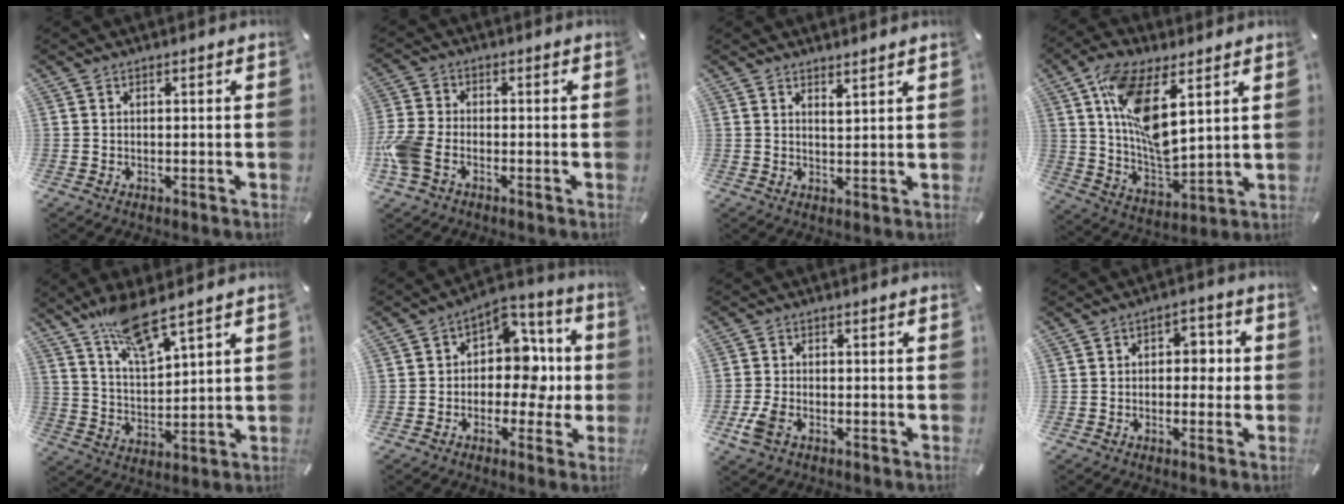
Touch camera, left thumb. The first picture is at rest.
{"total": 6.8, "force": [-2.5, 4.3, 4.6], "torque": [-0.116, 0.003, -0.051]}
{"total": 2.4, "force": [2.4, -0.2, 0.1], "torque": [-0.005, -0.014, 0.045]}
{"total": 15.6, "force": [7.1, 6.7, 12.2], "torque": [-0.249, -0.025, 0.128]}
{"total": 11.7, "force": [9.3, 2.4, 6.8], "torque": [-0.140, -0.040, 0.166]}
{"total": 11.4, "force": [-0.3, 8.8, 7.3], "torque": [-0.095, -0.007, -0.006]}
{"total": 4.1, "force": [-1.6, 2.8, 2.5], "torque": [-0.069, 0.000, -0.035]}
{"total": 4.8, "force": [-0.4, 3.3, 3.5], "torque": [-0.036, 0.001, -0.018]}